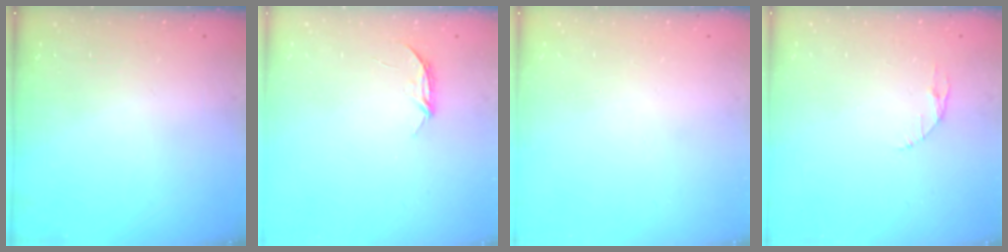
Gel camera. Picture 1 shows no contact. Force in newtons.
{"total": 3.8, "press": 3.8, "slide": 0.5}
{"total": 0.0}
{"total": 2.9, "press": 2.9, "slide": 0.4}